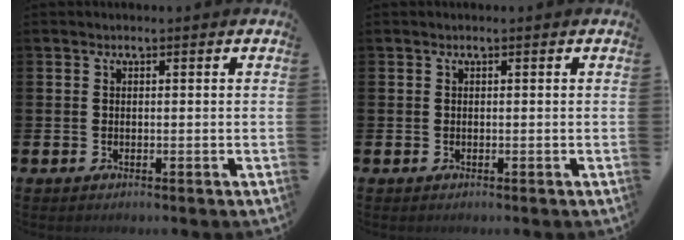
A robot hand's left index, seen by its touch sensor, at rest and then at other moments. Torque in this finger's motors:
{"motor_torque": [0.00, 0.00, 0.00, 0.00]}